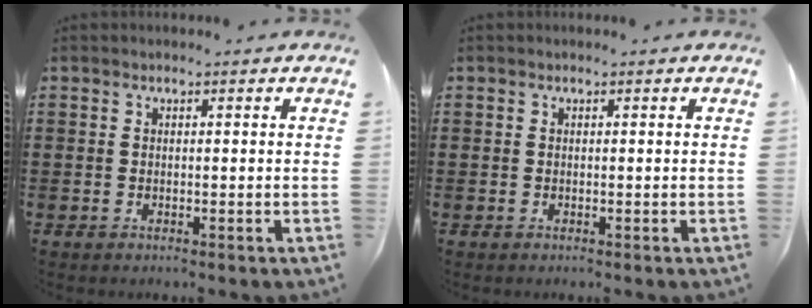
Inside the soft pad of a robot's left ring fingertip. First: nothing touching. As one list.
[{"total": 0.0}]